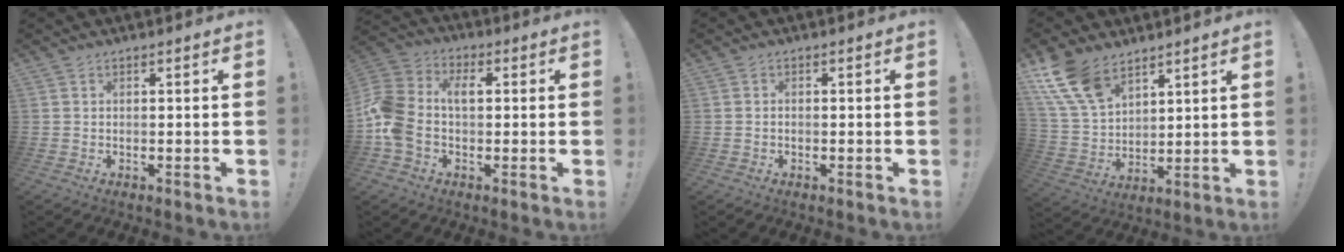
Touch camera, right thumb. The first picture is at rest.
{"total": 12.4, "force": [-0.2, 8.8, 8.7], "torque": [-0.190, 0.016, -0.004]}
{"total": 0.8, "force": [-0.6, 0.4, 0.4], "torque": [-0.014, 0.004, -0.010]}
{"total": 14.4, "force": [9.4, 8.0, 7.5], "torque": [-0.169, -0.048, 0.181]}